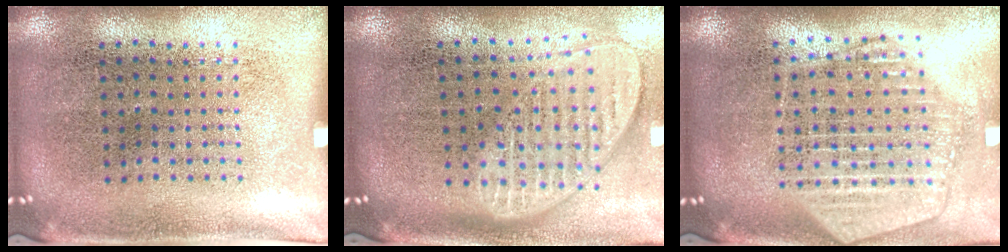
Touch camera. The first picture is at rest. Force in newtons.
{"total": 2.0, "press": 1.5, "slide": 1.2}
{"total": 2.1, "press": 1.9, "slide": 0.9}